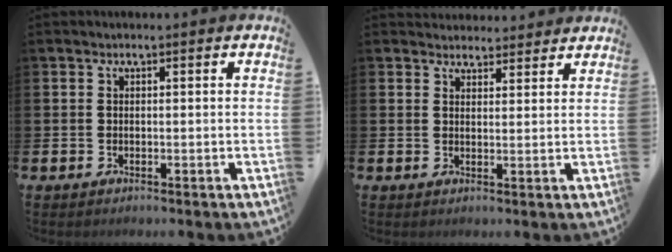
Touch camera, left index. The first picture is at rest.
{"total": 3.1, "force": [3.0, 0.9, -0.3], "torque": [0.009, -0.016, 0.053]}